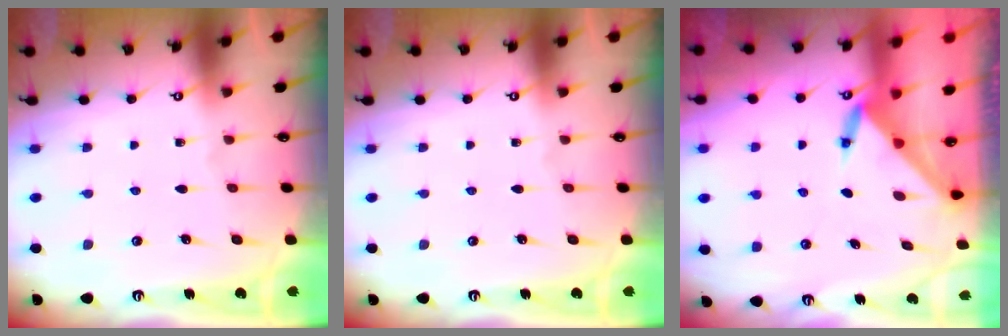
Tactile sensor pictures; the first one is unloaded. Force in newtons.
{"total": 0.0}
{"total": 3.5, "press": 3.4, "slide": 0.4}